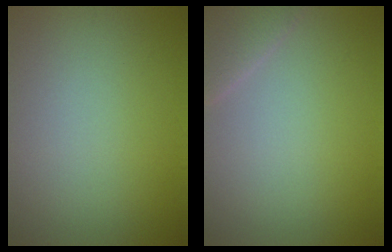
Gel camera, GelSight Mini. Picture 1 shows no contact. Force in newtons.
{"total": 2.0, "press": 2.0, "slide": 0.2}